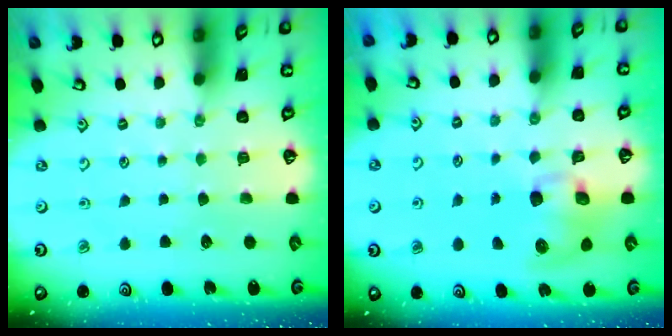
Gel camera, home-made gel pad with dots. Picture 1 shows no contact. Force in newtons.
{"total": 8.8, "press": 8.7, "slide": 1.2}